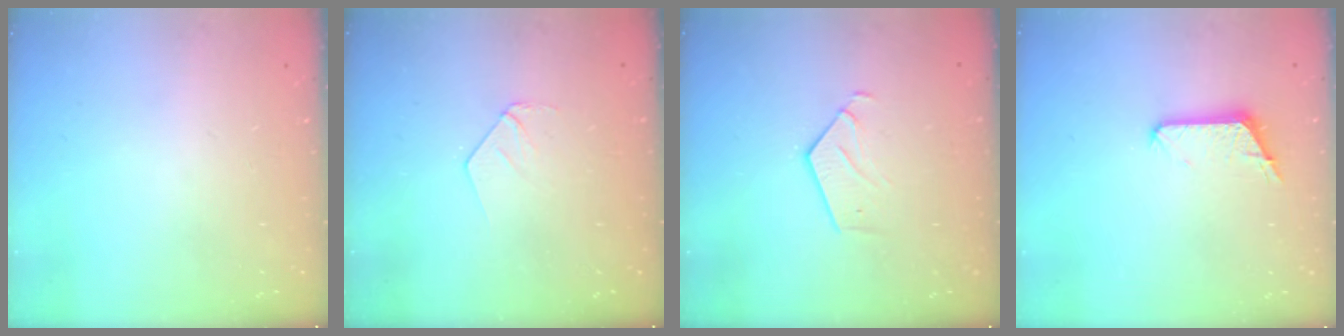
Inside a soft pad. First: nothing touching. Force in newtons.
{"total": 3.4, "press": 3.4, "slide": 0.3}
{"total": 4.0, "press": 4.0, "slide": 0.2}
{"total": 6.3, "press": 6.3, "slide": 0.6}